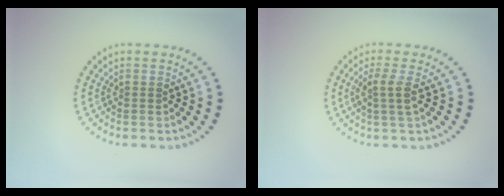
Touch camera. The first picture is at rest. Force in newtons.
{"total": 1.9, "press": 1.5, "slide": 1.0}